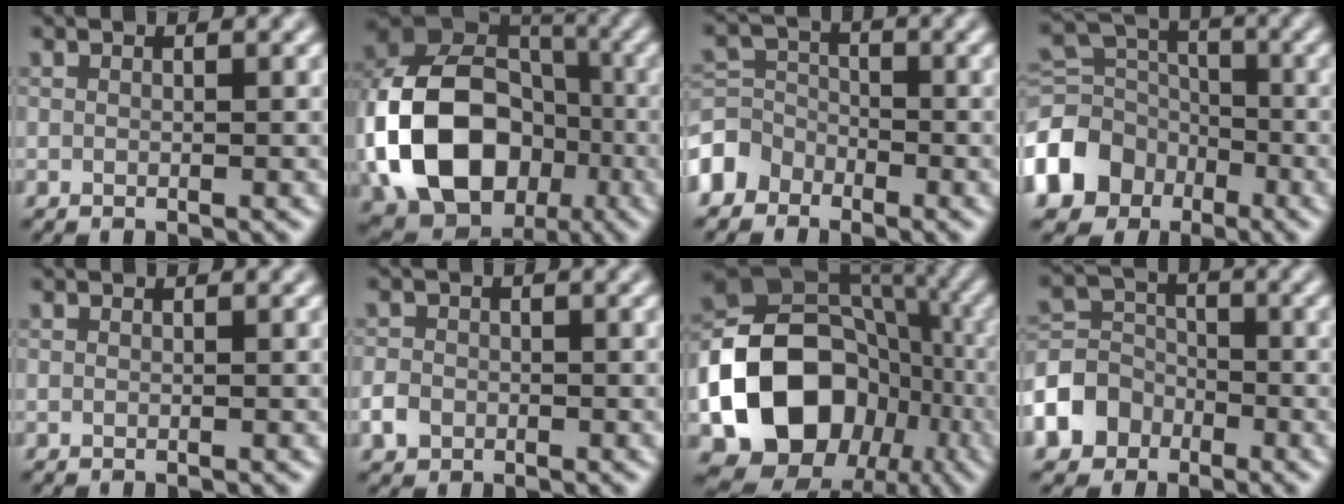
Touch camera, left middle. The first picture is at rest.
{"total": 15.5, "force": [-3.6, 11.9, 9.2], "torque": [-0.201, -0.013, -0.070]}
{"total": 3.7, "force": [-2.5, 2.7, 0.7], "torque": [-0.013, 0.008, -0.062]}
{"total": 9.2, "force": [-4.7, 7.0, 3.6], "torque": [-0.096, -0.002, -0.103]}
{"total": 0.0}
{"total": 2.0, "force": [-0.9, 1.7, 0.7], "torque": [-0.010, 0.000, -0.020]}
{"total": 16.6, "force": [-5.2, 13.1, 8.7], "torque": [-0.167, -0.003, -0.101]}
{"total": 5.7, "force": [-2.9, 4.5, 1.8], "torque": [-0.033, 0.008, -0.071]}